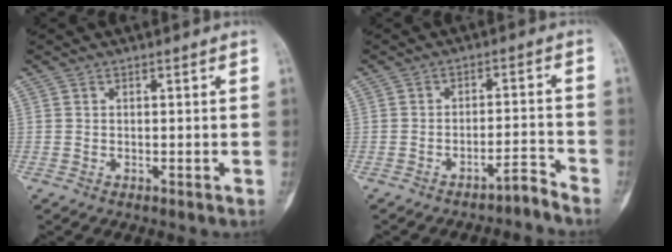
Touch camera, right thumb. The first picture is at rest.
{"total": 3.3, "force": [-3.2, 0.0, 0.9], "torque": [-0.013, 0.043, -0.046]}